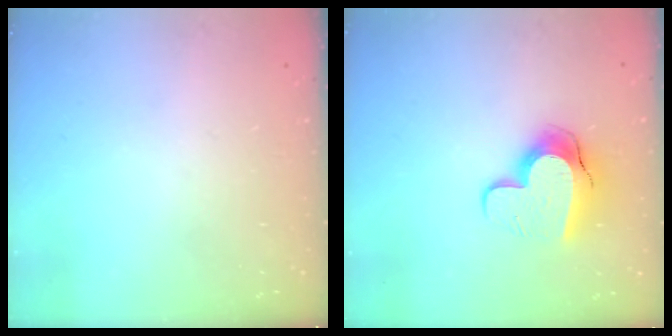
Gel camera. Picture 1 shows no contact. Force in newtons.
{"total": 11.2, "press": 11.2, "slide": 1.0}